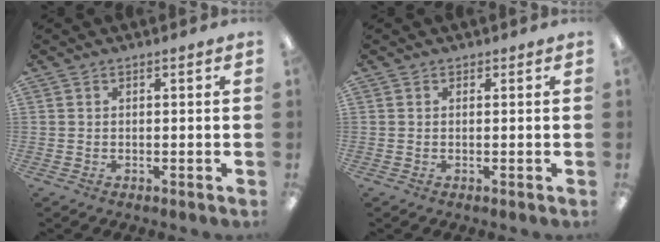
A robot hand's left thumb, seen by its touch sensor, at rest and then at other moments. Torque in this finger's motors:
{"motor_torque": [-0.07, 0.09, 0.00, 0.00, 0.00]}